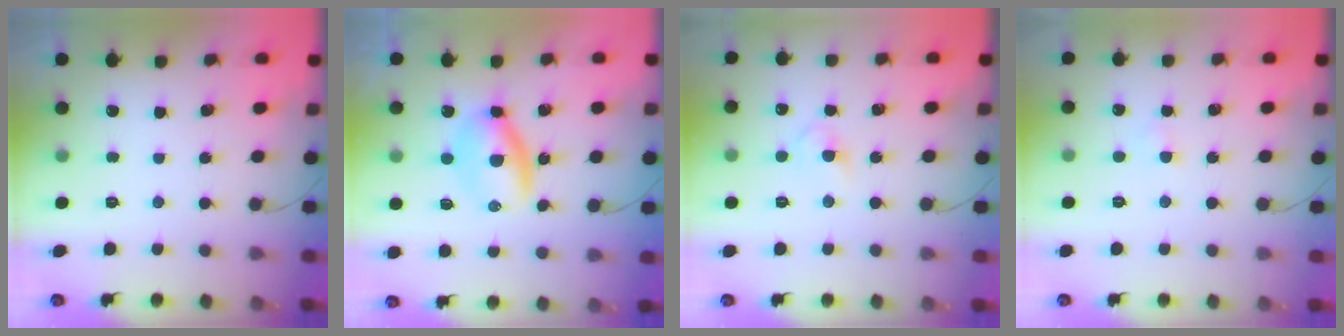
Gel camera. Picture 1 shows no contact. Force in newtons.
{"total": 6.4, "press": 6.3, "slide": 1.4}
{"total": 3.1, "press": 2.9, "slide": 1.0}
{"total": 1.5, "press": 1.4, "slide": 0.7}